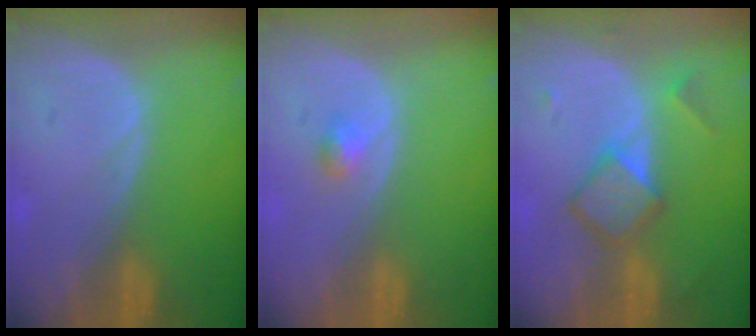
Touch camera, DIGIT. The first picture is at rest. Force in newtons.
{"total": 1.7, "press": 1.4, "slide": 0.8}
{"total": 5.3, "press": 5.3, "slide": 0.1}